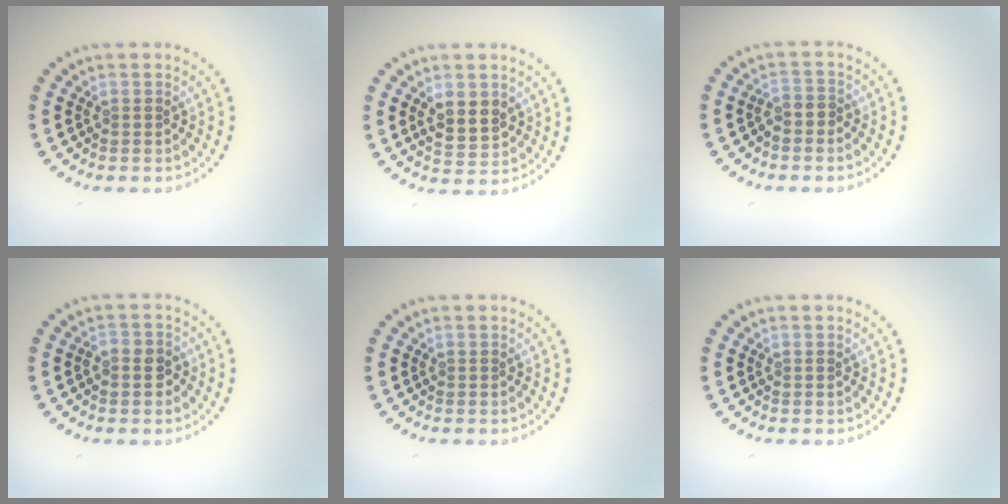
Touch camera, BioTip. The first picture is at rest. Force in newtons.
{"total": 3.0, "press": 2.9, "slide": 0.6}
{"total": 1.1, "press": 0.8, "slide": 0.8}
{"total": 2.0, "press": 1.9, "slide": 0.6}
{"total": 0.0}
{"total": 0.0}